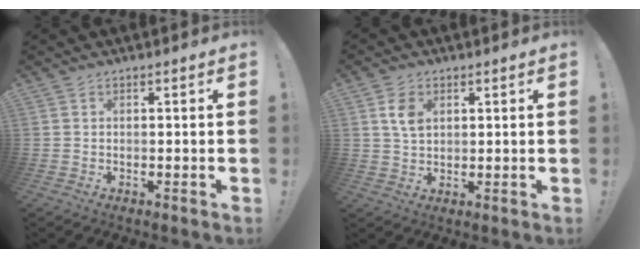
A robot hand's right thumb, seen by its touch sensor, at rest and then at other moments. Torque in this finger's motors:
{"motor_torque": [-0.02, 0.11, 0.44, -0.13, 0.12]}